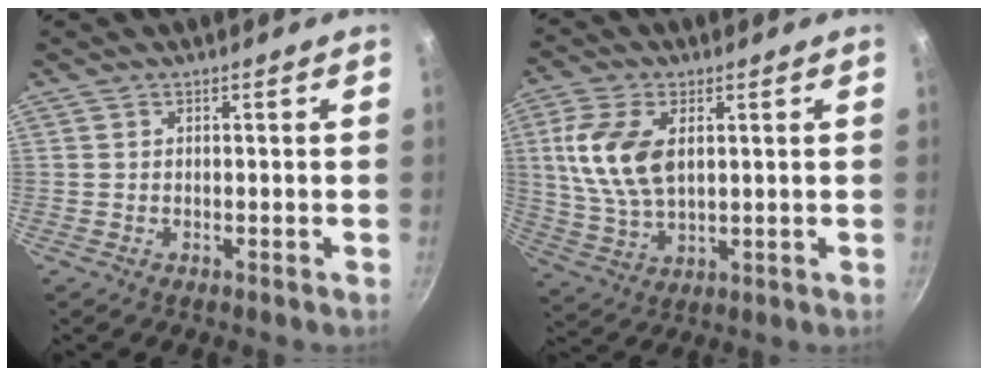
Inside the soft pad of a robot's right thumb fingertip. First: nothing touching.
{"total": 12.2, "force": [2.6, 7.0, 9.6], "torque": [-0.187, -0.008, 0.054]}